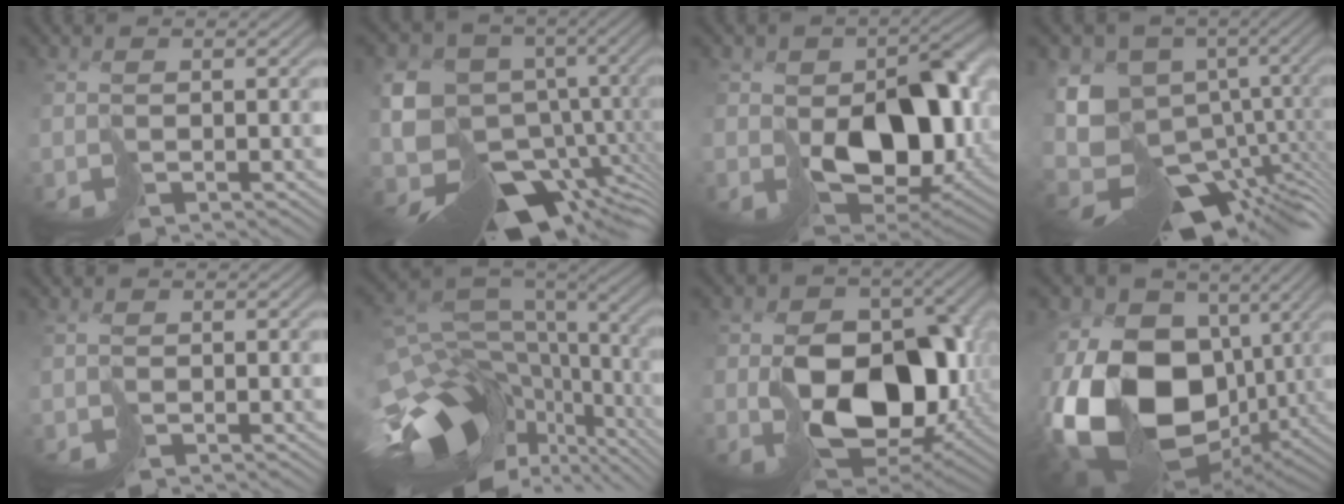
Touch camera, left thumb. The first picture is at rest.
{"total": 16.2, "force": [-6.0, 11.4, 9.8], "torque": [-0.203, -0.008, -0.076]}
{"total": 12.4, "force": [-0.7, 8.6, 8.8], "torque": [-0.106, -0.023, -0.004]}
{"total": 13.7, "force": [-4.7, 8.4, 9.7], "torque": [-0.203, -0.018, -0.066]}
{"total": 1.1, "force": [-0.1, 1.0, 0.3], "torque": [-0.003, 0.002, -0.004]}
{"total": 16.5, "force": [-6.2, 9.7, 11.8], "torque": [-0.236, -0.009, -0.078]}
{"total": 13.5, "force": [-1.8, 9.6, 9.2], "torque": [-0.116, -0.020, -0.026]}
{"total": 20.6, "force": [-2.8, 14.3, 14.6], "torque": [-0.335, -0.017, -0.040]}